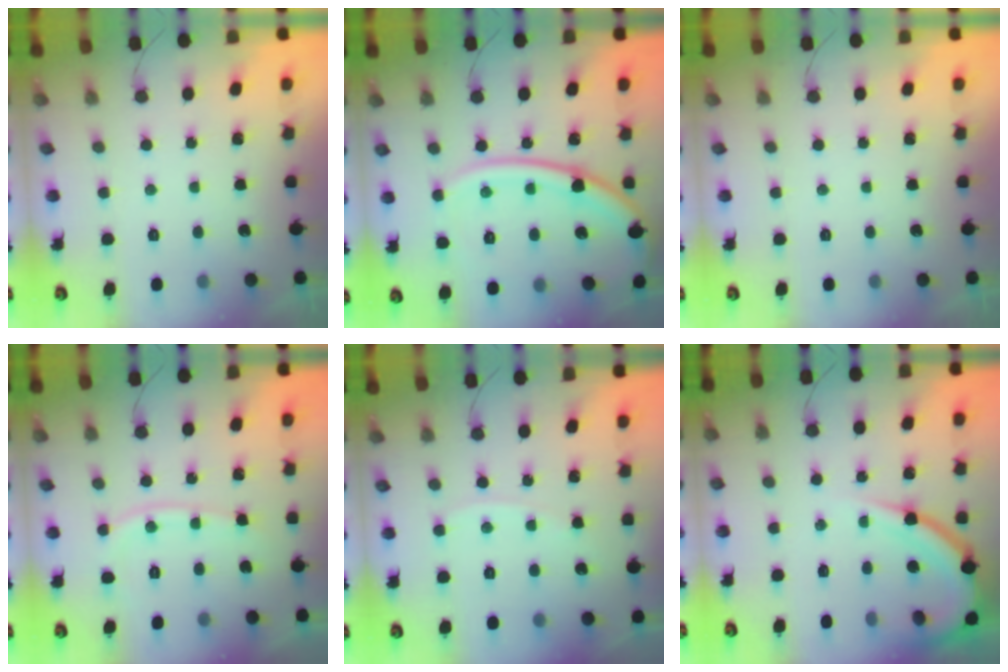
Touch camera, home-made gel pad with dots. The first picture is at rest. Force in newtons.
{"total": 16.6, "press": 16.5, "slide": 1.8}
{"total": 0.0}
{"total": 7.8, "press": 7.7, "slide": 0.4}
{"total": 3.5, "press": 3.5, "slide": 0.4}
{"total": 11.7, "press": 11.6, "slide": 1.4}